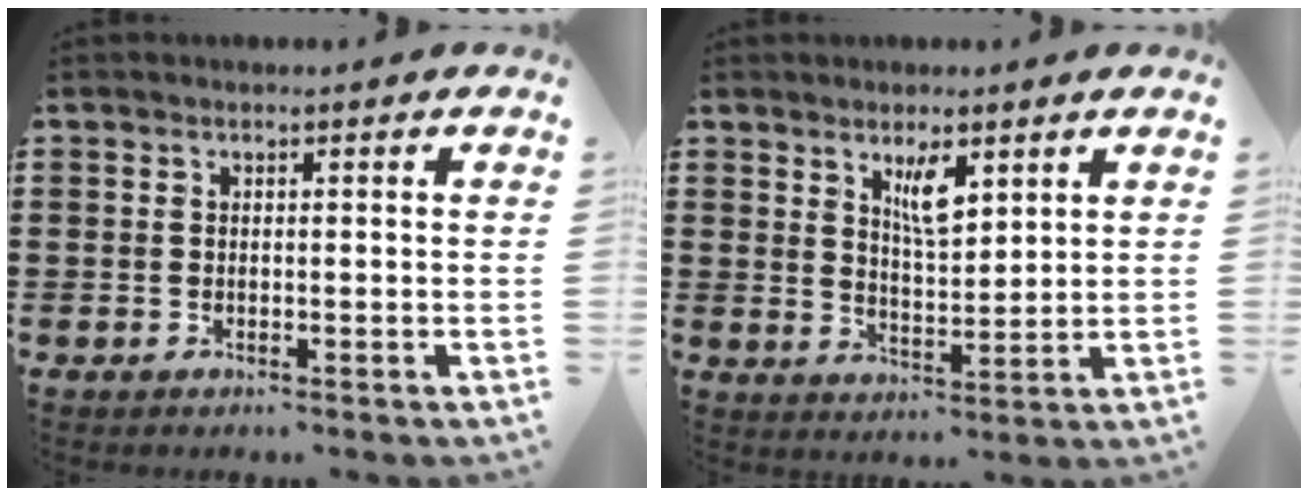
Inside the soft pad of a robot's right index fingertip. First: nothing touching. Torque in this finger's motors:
{"motor_torque": [0.23, 0.19, 0.22, 0.07]}